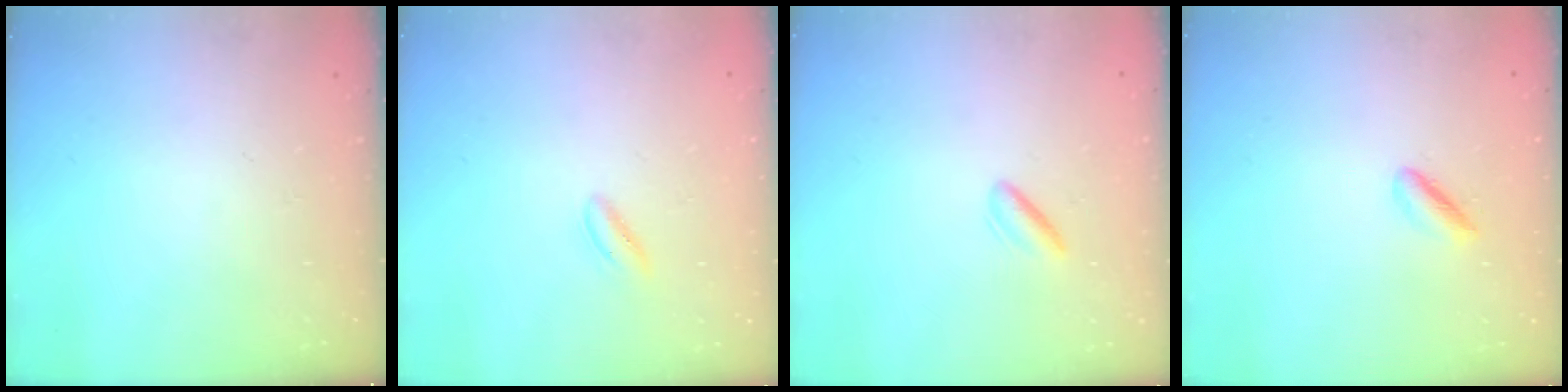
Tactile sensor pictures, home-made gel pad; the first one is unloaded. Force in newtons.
{"total": 2.6, "press": 2.5, "slide": 0.8}
{"total": 1.4, "press": 1.2, "slide": 0.6}
{"total": 2.2, "press": 2.0, "slide": 1.0}